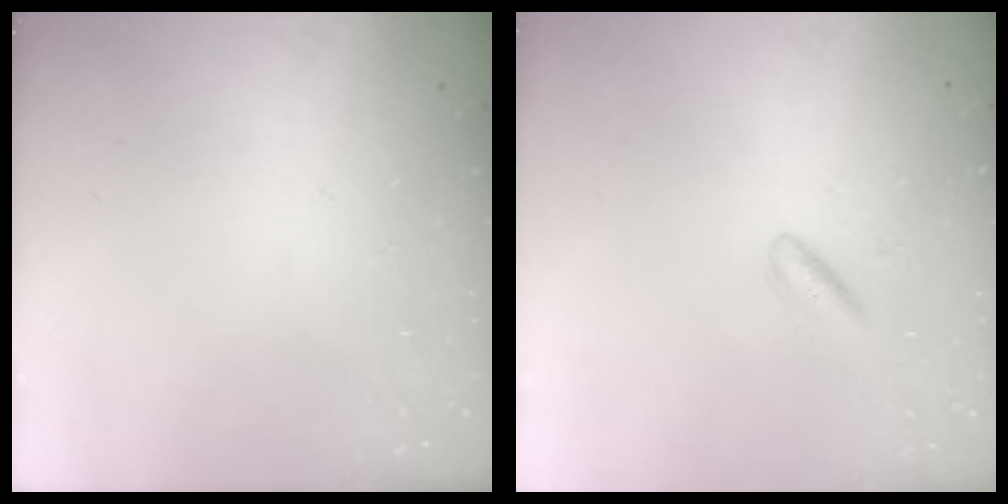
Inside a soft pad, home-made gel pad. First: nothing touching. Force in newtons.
{"total": 2.7, "press": 2.4, "slide": 1.2}